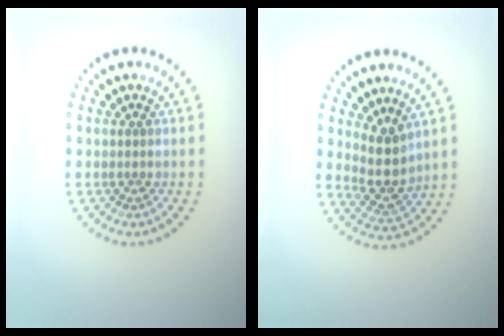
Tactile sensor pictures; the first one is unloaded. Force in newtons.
{"total": 3.3, "press": 2.6, "slide": 2.0}